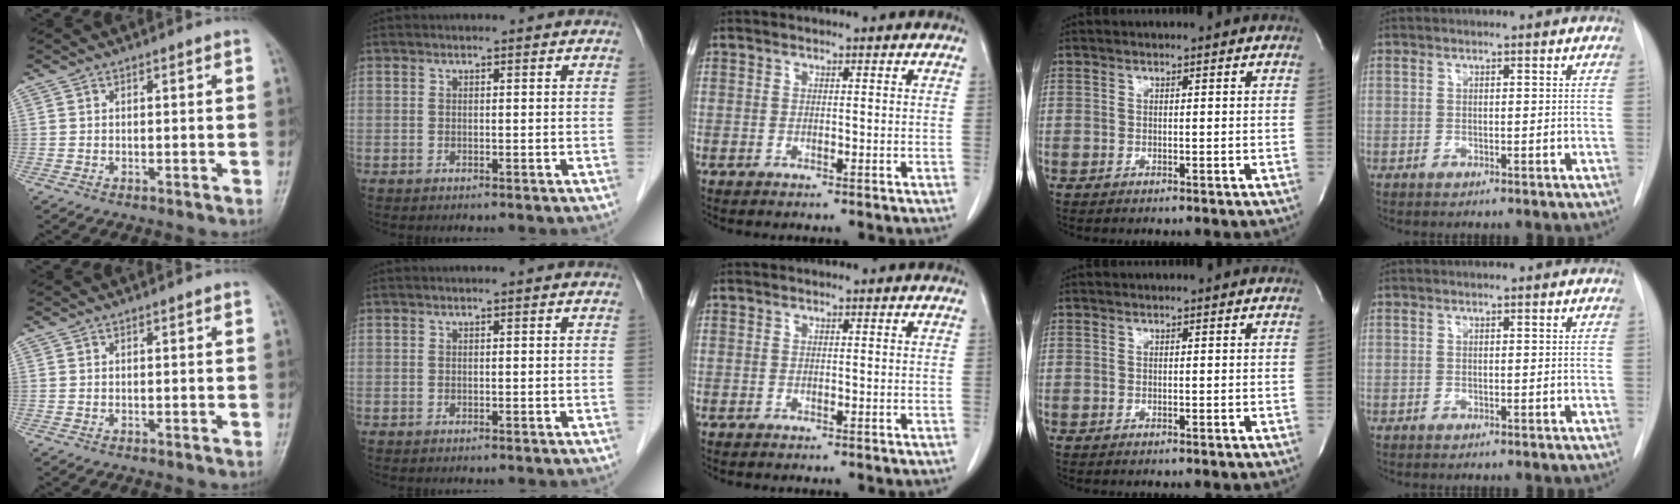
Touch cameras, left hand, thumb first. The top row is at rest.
{}